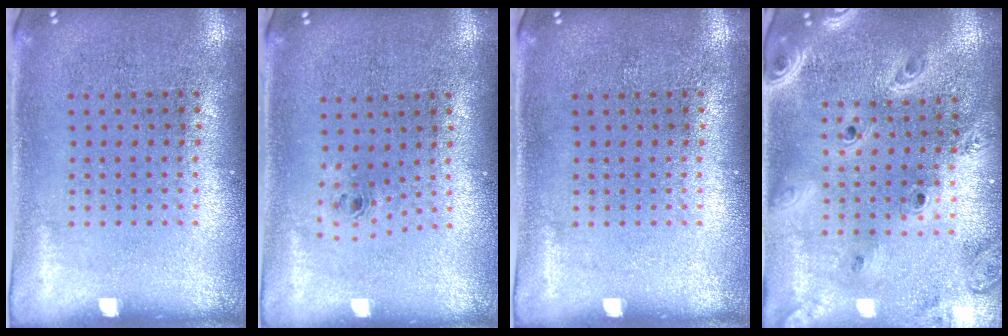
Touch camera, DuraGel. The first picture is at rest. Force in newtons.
{"total": 0.7, "press": 0.4, "slide": 0.6}
{"total": 0.0}
{"total": 2.9, "press": 2.5, "slide": 1.6}